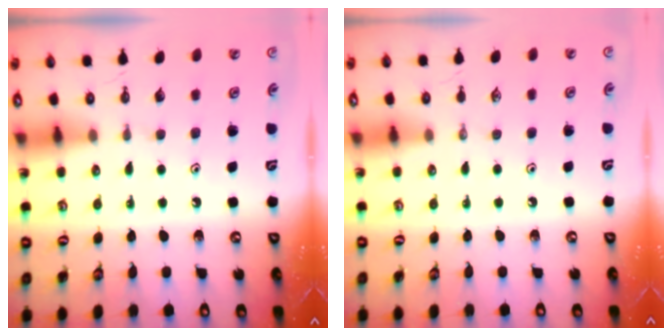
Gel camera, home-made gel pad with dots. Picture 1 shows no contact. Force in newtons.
{"total": 0.0}